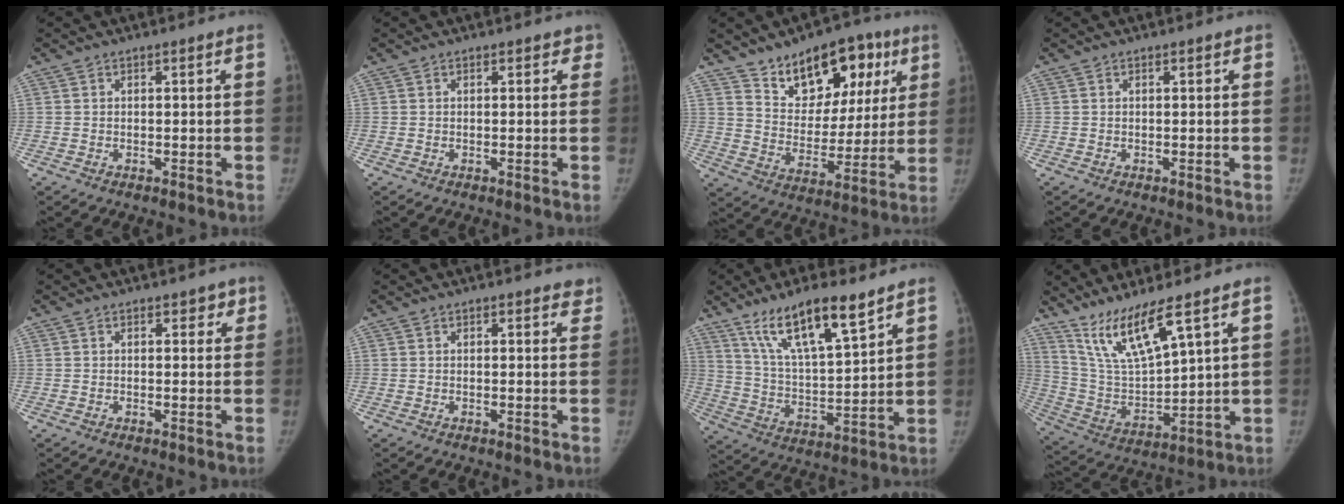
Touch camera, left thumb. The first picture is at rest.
{"total": 1.3, "force": [0.8, 0.9, 0.6], "torque": [0.015, 0.000, 0.001]}
{"total": 17.8, "force": [10.0, 10.6, 10.2], "torque": [-0.089, -0.038, 0.161]}
{"total": 0.0}
{"total": 2.0, "force": [1.2, 1.2, 1.0], "torque": [0.010, -0.003, 0.010]}
{"total": 2.3, "force": [1.9, 1.1, 0.6], "torque": [0.022, -0.005, 0.011]}
{"total": 15.8, "force": [10.6, 3.9, 11.1], "torque": [-0.180, -0.052, 0.203]}
{"total": 12.9, "force": [9.0, 2.0, 9.0], "torque": [-0.165, -0.056, 0.196]}